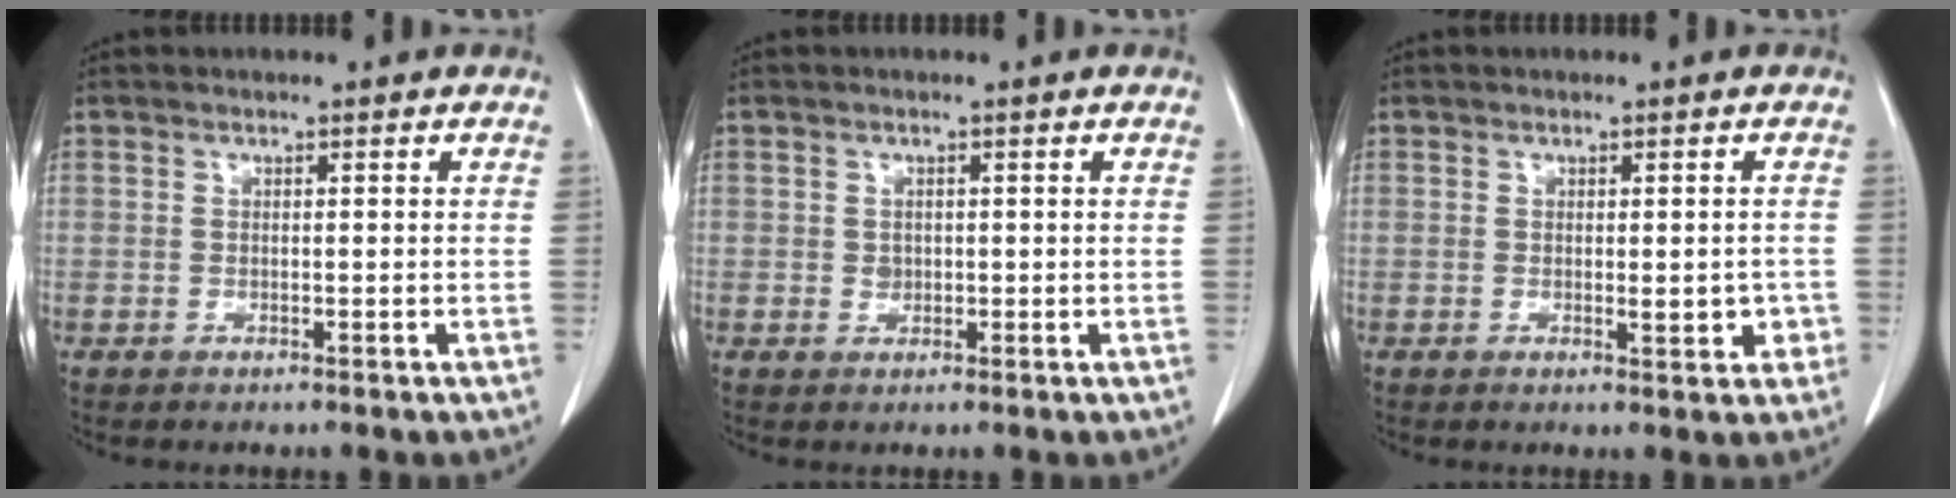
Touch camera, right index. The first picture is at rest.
{"total": 1.2, "force": [0.1, 1.0, 0.6], "torque": [-0.011, 0.000, 0.003]}
{"total": 3.3, "force": [-0.6, 1.2, 3.0], "torque": [-0.034, -0.002, -0.005]}